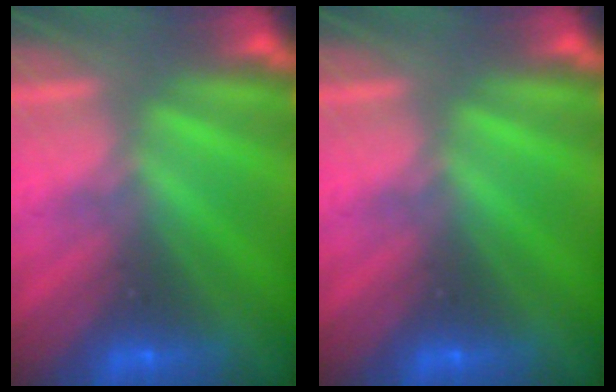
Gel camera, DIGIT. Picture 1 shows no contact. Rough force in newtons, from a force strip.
{"total": 0.0}